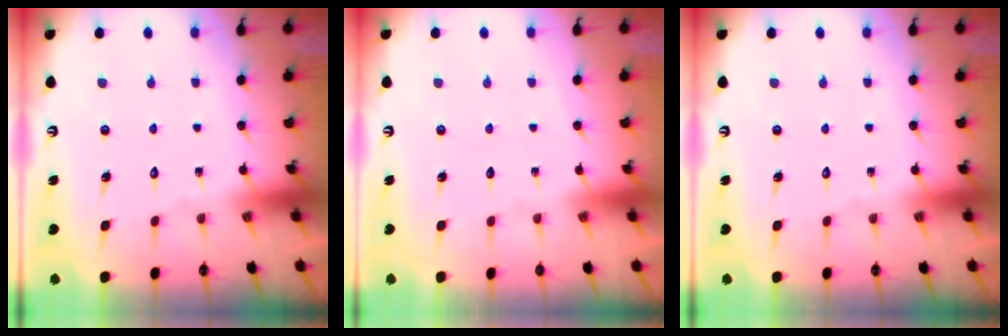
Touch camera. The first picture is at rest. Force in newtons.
{"total": 0.0}
{"total": 0.0}